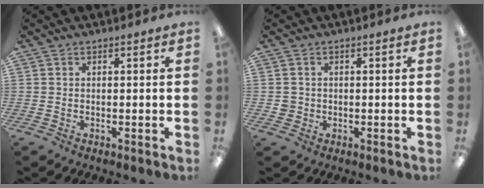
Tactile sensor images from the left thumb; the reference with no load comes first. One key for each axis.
{"total": 2.3, "fx": -0.1, "fy": 2.3, "fz": 0.2, "tx": 0.002, "ty": 0.002, "tz": -0.006}